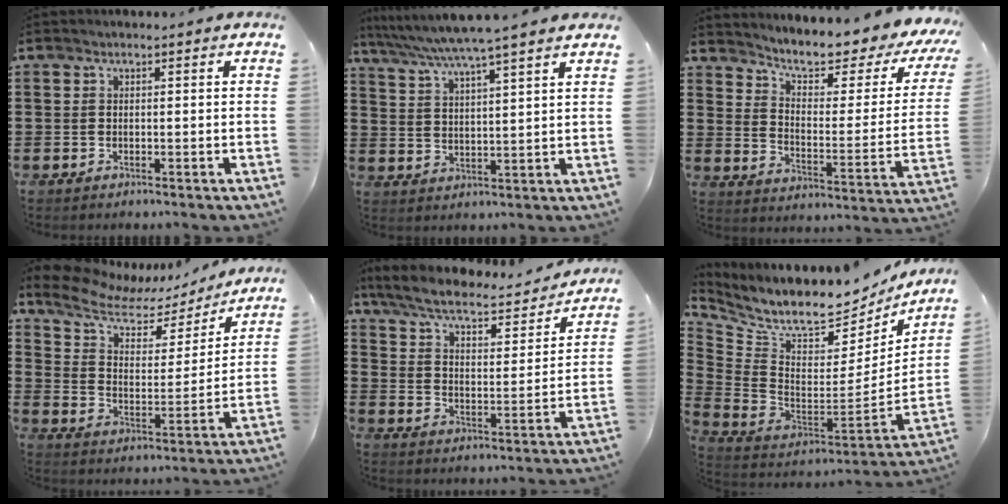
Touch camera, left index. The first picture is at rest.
{"total": 6.1, "force": [5.5, -0.9, 2.6], "torque": [-0.071, -0.031, 0.092]}
{"total": 5.6, "force": [4.6, 1.3, 2.9], "torque": [-0.069, -0.035, 0.072]}
{"total": 8.3, "force": [6.7, 3.2, 3.8], "torque": [-0.106, -0.029, 0.116]}
{"total": 6.7, "force": [5.8, 1.1, 3.0], "torque": [-0.086, -0.034, 0.097]}
{"total": 8.5, "force": [7.3, 1.9, 3.9], "torque": [-0.096, -0.074, 0.124]}